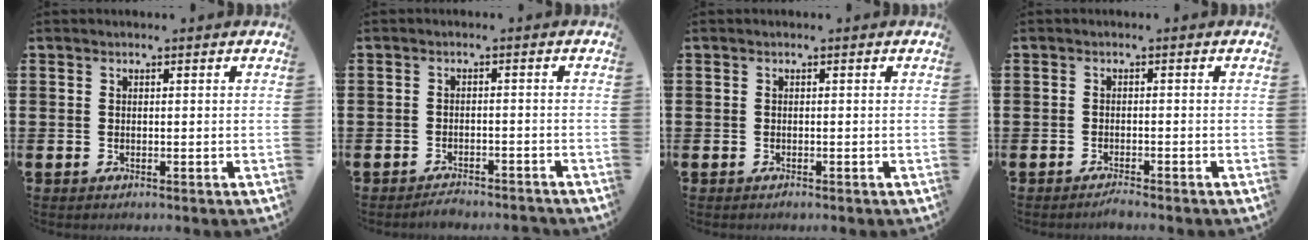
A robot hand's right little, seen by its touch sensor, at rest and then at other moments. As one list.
[{"total": 1.7, "force": [-1.7, 0.0, 0.2], "torque": [-0.008, 0.002, -0.033]}, {"total": 0.0}, {"total": 1.0, "force": [-1.0, -0.1, 0.3], "torque": [-0.005, 0.001, -0.020]}]